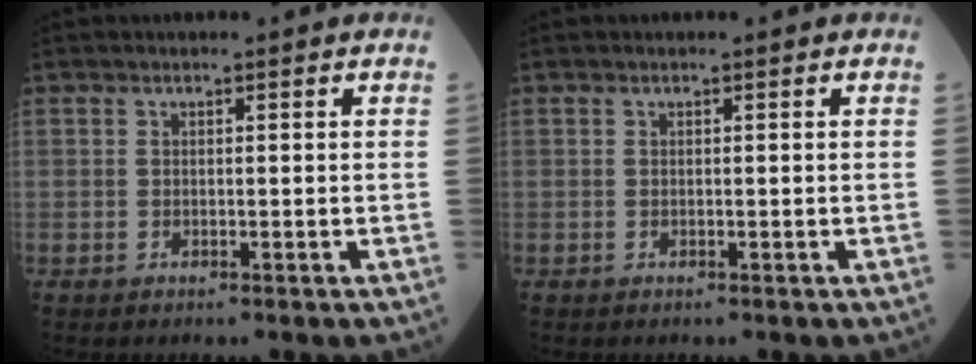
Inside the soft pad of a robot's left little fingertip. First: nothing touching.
{"total": 0.0}